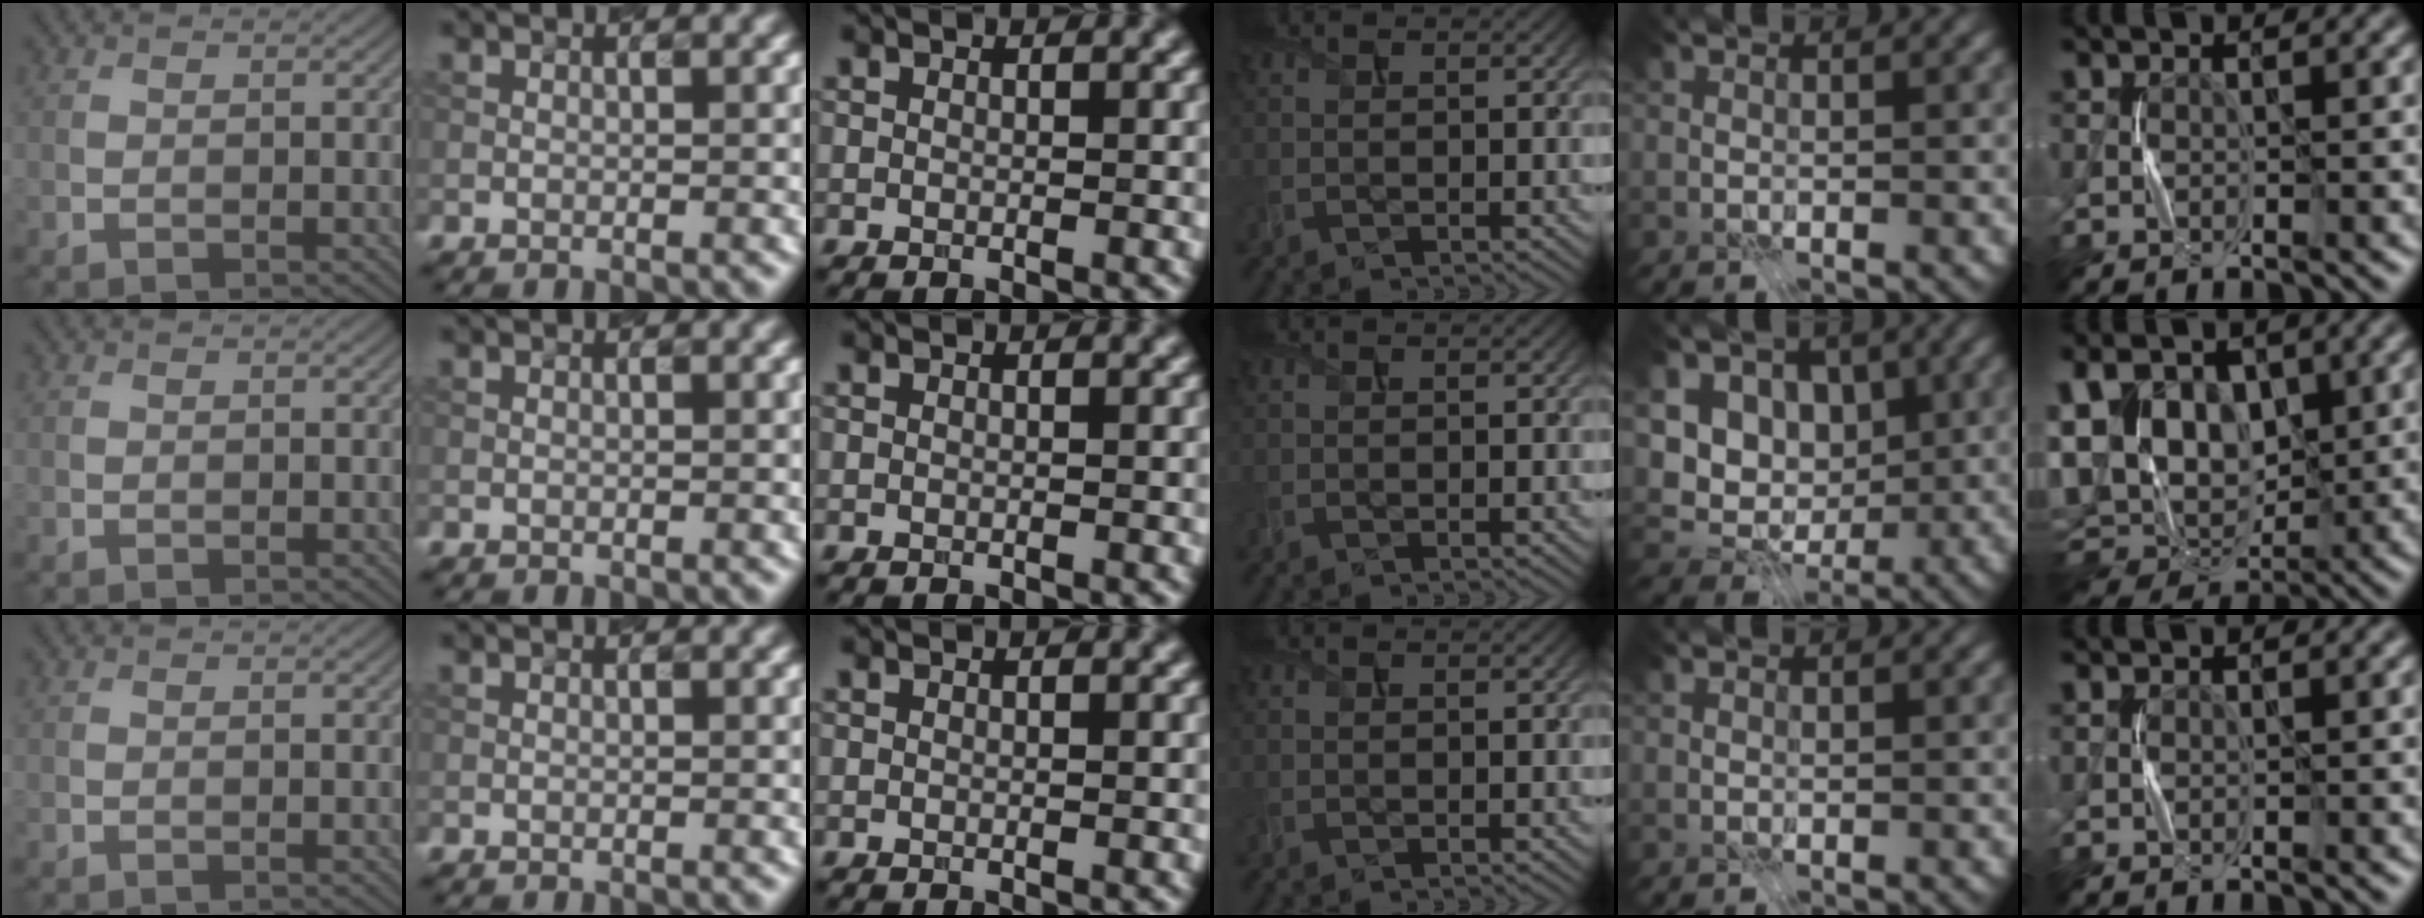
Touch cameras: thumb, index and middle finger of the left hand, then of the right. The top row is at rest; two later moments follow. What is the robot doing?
{"motion": "press", "object": "gel pad"}